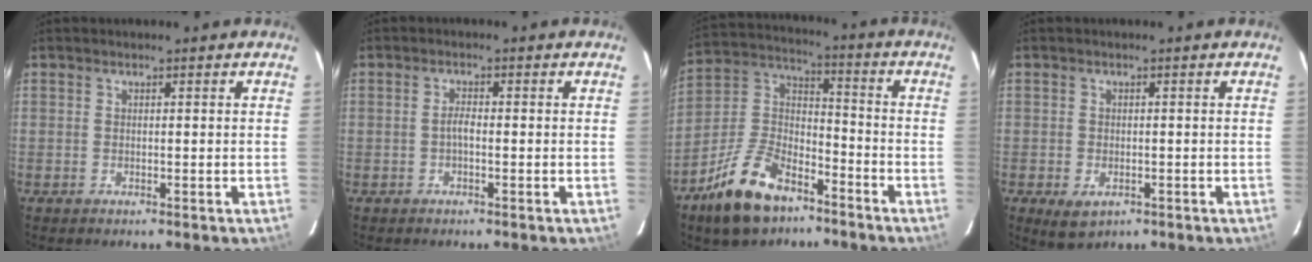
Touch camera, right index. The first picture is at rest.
{"total": 1.5, "force": [-0.5, 0.5, 1.4], "torque": [-0.027, 0.006, -0.011]}
{"total": 16.0, "force": [-10.0, 8.3, 9.4], "torque": [-0.201, 0.021, -0.177]}
{"total": 4.2, "force": [-1.7, 2.9, 2.6], "torque": [-0.051, -0.009, -0.021]}